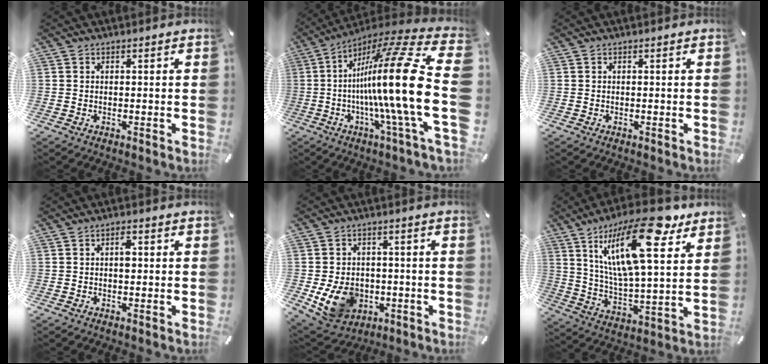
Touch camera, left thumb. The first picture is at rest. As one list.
[{"total": 28.9, "force": [-2.1, 1.4, 28.8], "torque": [-0.502, -0.034, -0.051]}, {"total": 0.0}, {"total": 2.5, "force": [0.3, 1.2, 2.1], "torque": [-0.027, -0.001, 0.000]}, {"total": 11.5, "force": [-2.9, 9.2, 6.3], "torque": [-0.135, 0.010, -0.047]}, {"total": 24.5, "force": [13.0, 9.2, 18.6], "torque": [-0.340, -0.057, 0.208]}]